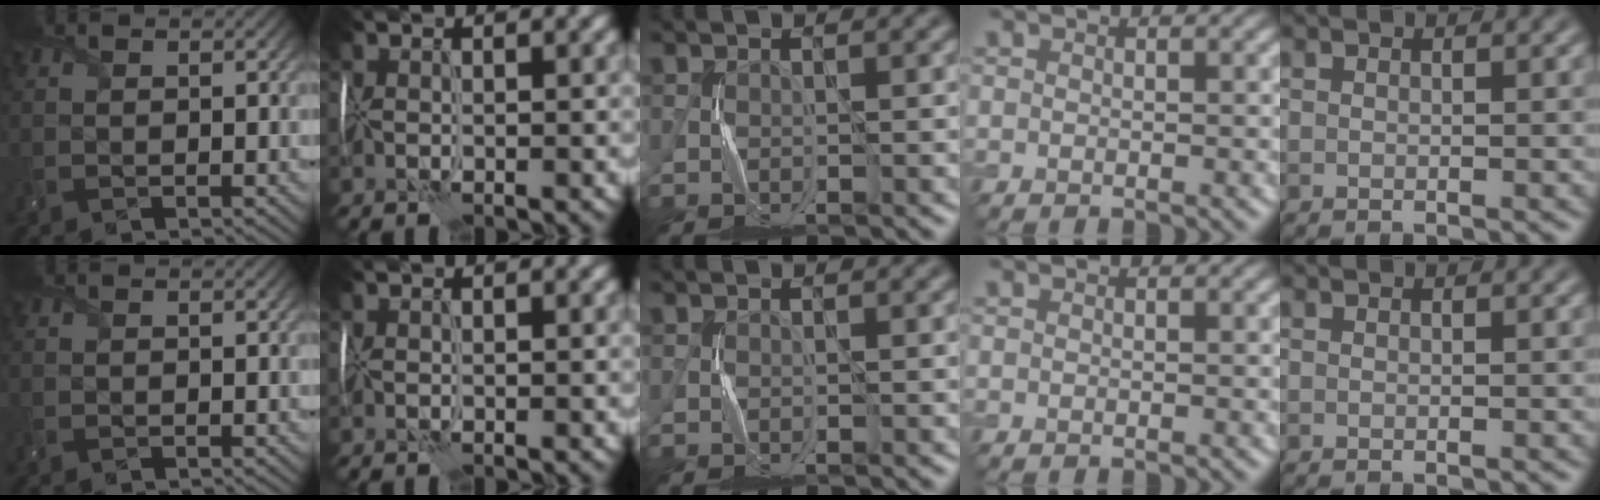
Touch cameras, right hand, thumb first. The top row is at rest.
{}